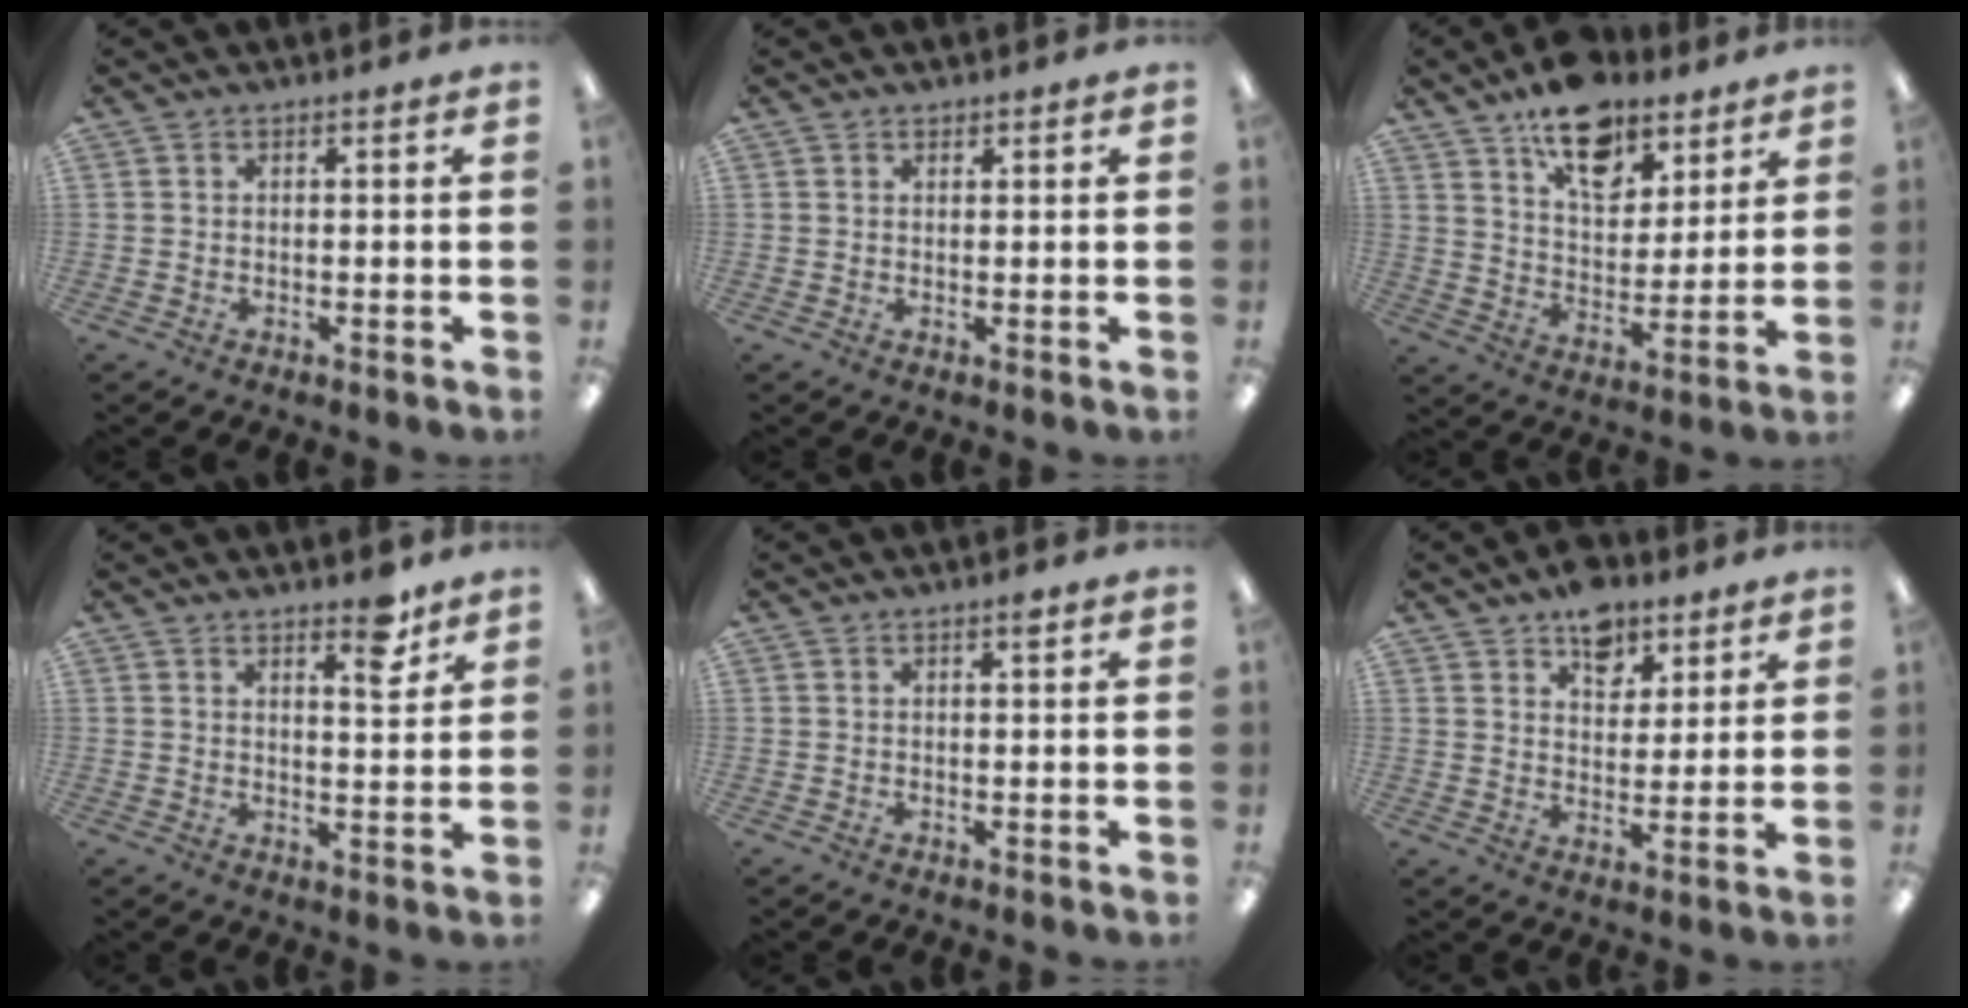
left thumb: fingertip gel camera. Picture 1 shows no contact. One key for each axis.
{"total": 0.8, "fx": 0.7, "fy": 0.4, "fz": -0.1, "tx": 0.000, "ty": 0.000, "tz": 0.014}
{"total": 15.1, "fx": 10.8, "fy": 8.2, "fz": 6.7, "tx": -0.097, "ty": -0.062, "tz": 0.195}
{"total": 6.2, "fx": 4.5, "fy": 1.9, "fz": 3.8, "tx": -0.040, "ty": -0.029, "tz": 0.070}
{"total": 1.1, "fx": 0.7, "fy": 0.2, "fz": 0.8, "tx": -0.011, "ty": -0.001, "tz": 0.009}
{"total": 9.1, "fx": 6.2, "fy": 5.8, "fz": 3.2, "tx": -0.024, "ty": -0.035, "tz": 0.109}